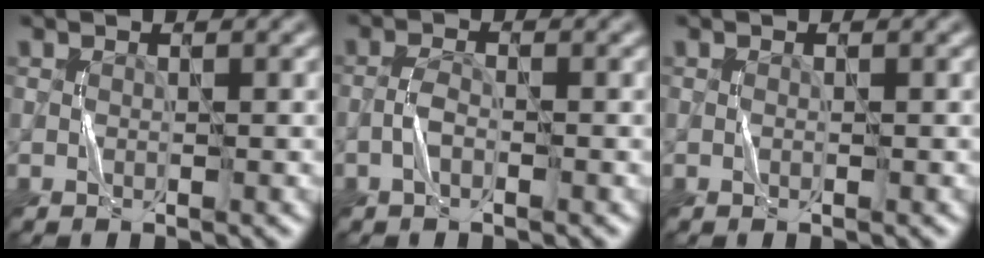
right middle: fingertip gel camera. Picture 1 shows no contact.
{"total": 1.6, "force": [-0.8, 0.6, 1.3], "torque": [-0.028, 0.004, -0.021]}
{"total": 0.0}